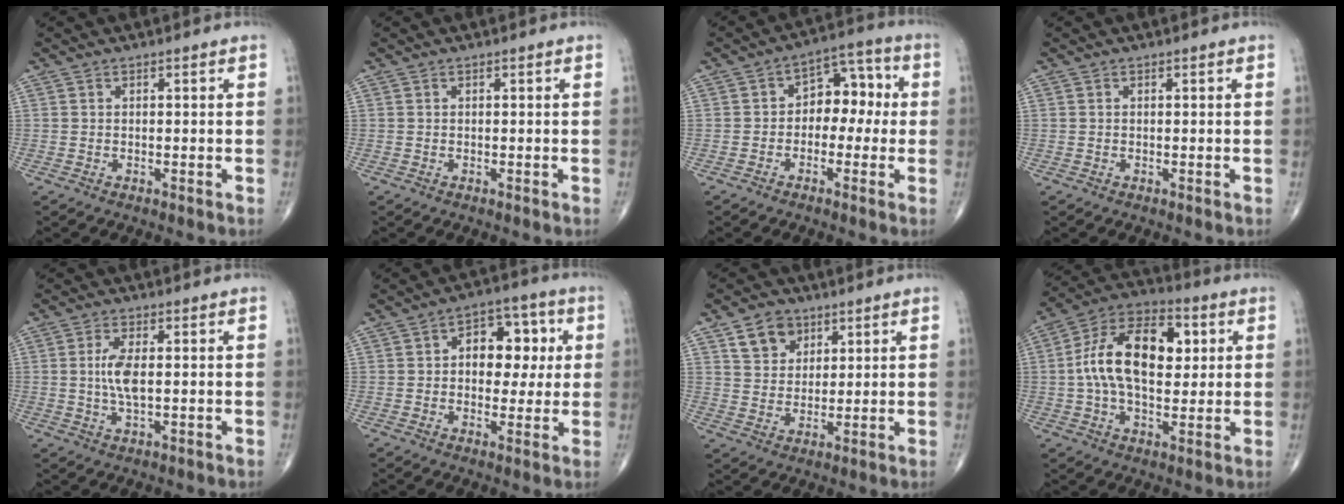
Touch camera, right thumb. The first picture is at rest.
{"total": 0.0}
{"total": 8.7, "force": [-0.3, 6.0, 6.3], "torque": [-0.047, 0.037, -0.019]}
{"total": 0.0}
{"total": 5.3, "force": [0.3, 2.0, 4.9], "torque": [-0.107, -0.004, 0.005]}
{"total": 11.2, "force": [1.7, 7.3, 8.3], "torque": [-0.070, 0.017, 0.020]}
{"total": 7.3, "force": [3.8, 5.5, 2.8], "torque": [-0.023, -0.020, 0.070]}
{"total": 18.0, "force": [2.7, 10.2, 14.5], "torque": [-0.233, 0.019, 0.037]}